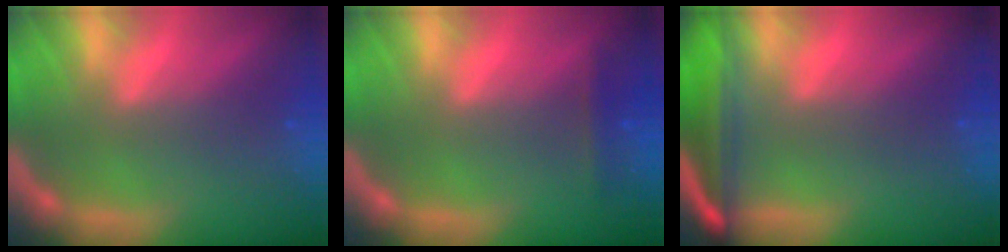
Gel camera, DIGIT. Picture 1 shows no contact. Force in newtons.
{"total": 1.4}
{"total": 7.5}